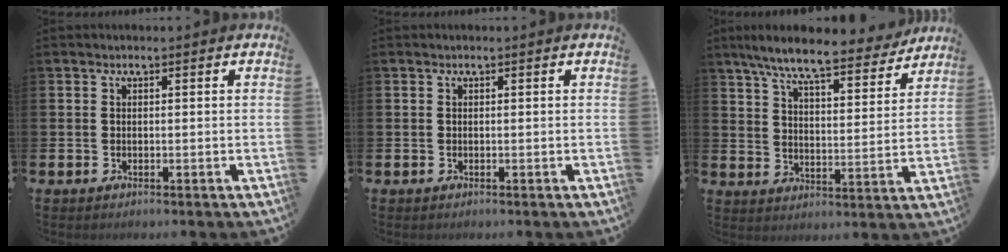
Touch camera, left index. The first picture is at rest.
{"total": 0.0}
{"total": 9.0, "force": [8.0, 1.2, 3.9], "torque": [-0.086, -0.048, 0.136]}